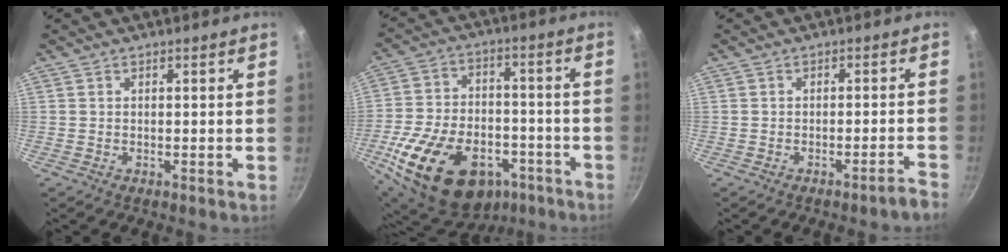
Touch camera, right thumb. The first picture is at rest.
{"total": 25.6, "force": [-11.4, 16.4, 16.0], "torque": [-0.267, 0.046, -0.172]}
{"total": 2.9, "force": [-2.4, -0.3, 1.7], "torque": [-0.024, 0.026, -0.025]}